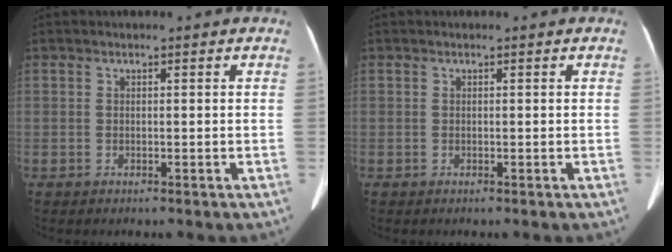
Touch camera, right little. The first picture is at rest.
{"total": 0.0}